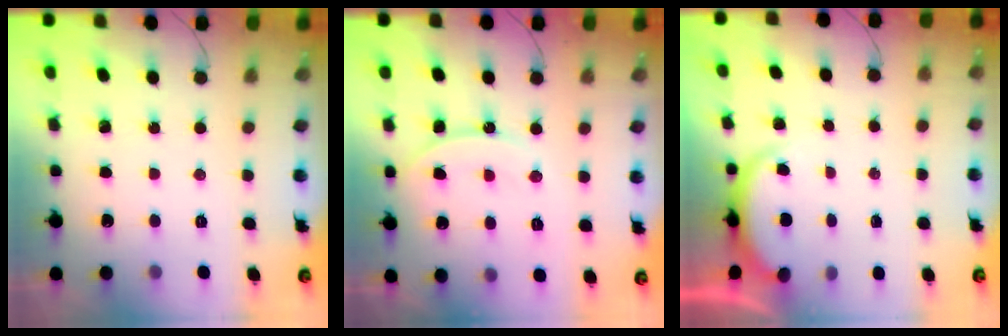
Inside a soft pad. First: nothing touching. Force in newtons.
{"total": 13.2, "press": 13.1, "slide": 1.3}
{"total": 2.5, "press": 2.4, "slide": 0.6}